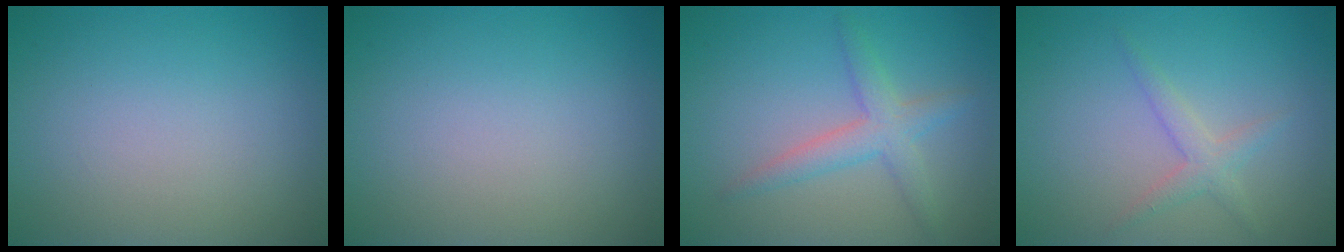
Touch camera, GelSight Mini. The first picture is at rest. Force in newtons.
{"total": 0.0}
{"total": 2.9, "press": 2.9, "slide": 0.1}
{"total": 1.8, "press": 1.8, "slide": 0.1}